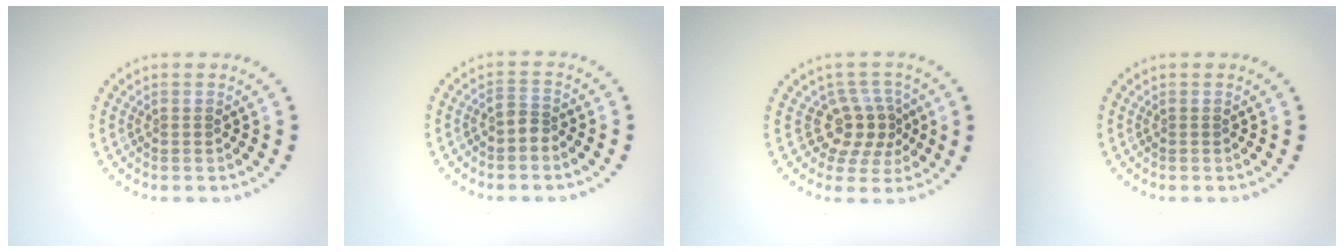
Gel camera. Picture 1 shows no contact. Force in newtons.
{"total": 1.5, "press": 1.2, "slide": 0.9}
{"total": 3.4, "press": 2.5, "slide": 2.3}
{"total": 0.0}